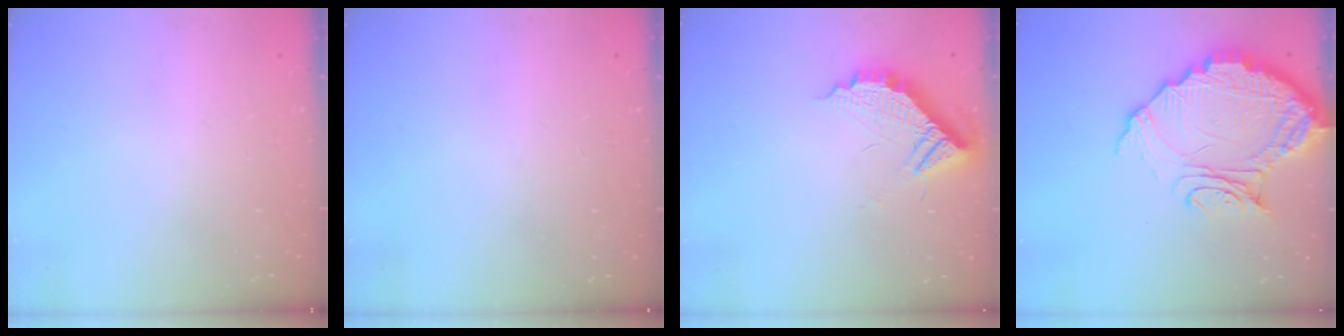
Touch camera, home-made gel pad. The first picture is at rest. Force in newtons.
{"total": 4.1, "press": 4.1, "slide": 0.1}
{"total": 10.3, "press": 10.3, "slide": 0.6}
{"total": 15.3, "press": 15.2, "slide": 1.5}